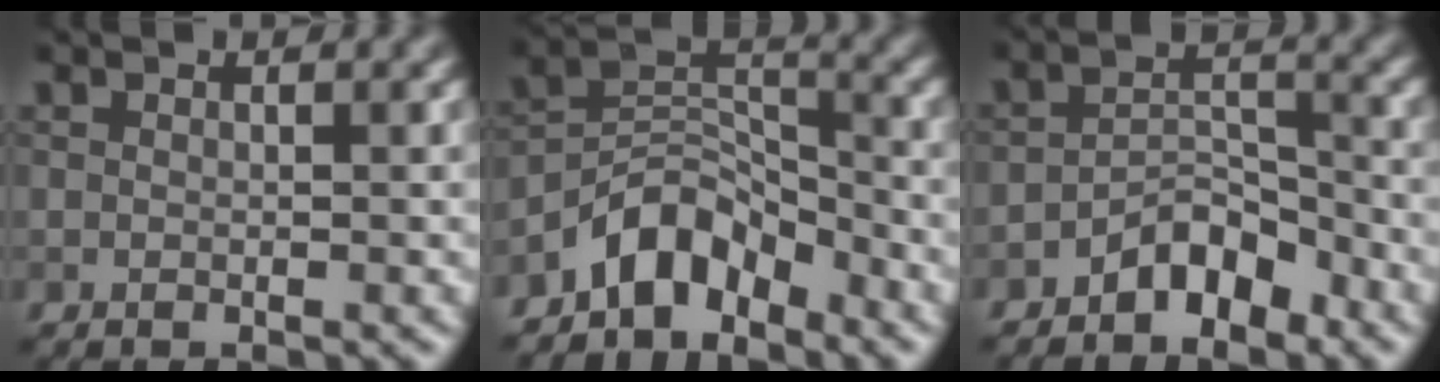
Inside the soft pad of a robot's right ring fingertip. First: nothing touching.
{"total": 5.1, "force": [-4.0, 2.4, 2.2], "torque": [-0.024, 0.012, -0.084]}
{"total": 3.6, "force": [-2.6, 1.6, 1.9], "torque": [-0.026, 0.017, -0.049]}